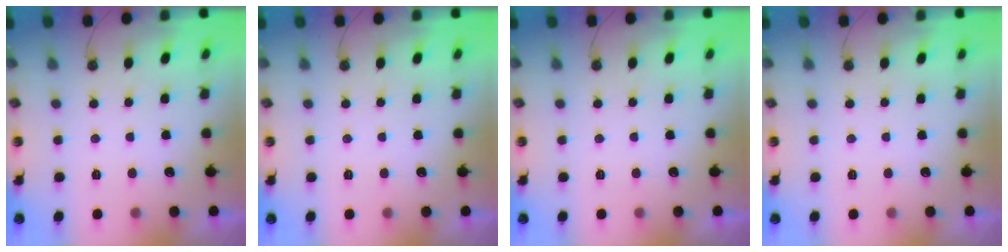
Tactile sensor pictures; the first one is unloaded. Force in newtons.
{"total": 0.0}
{"total": 0.0}
{"total": 0.0}